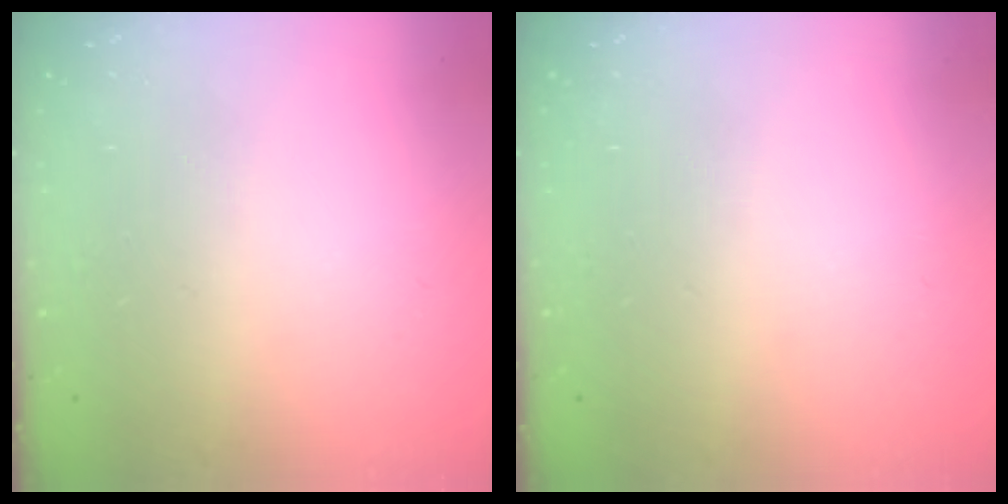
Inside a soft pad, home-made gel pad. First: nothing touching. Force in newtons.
{"total": 0.0}